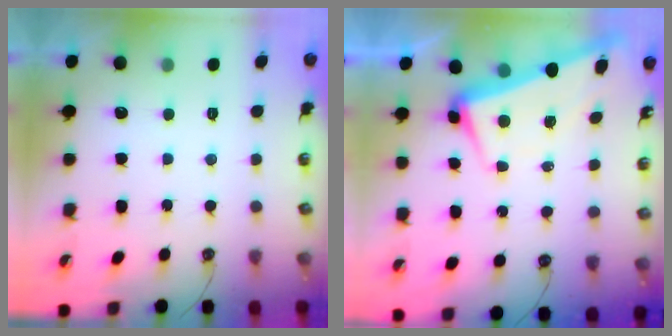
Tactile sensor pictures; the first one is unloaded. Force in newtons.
{"total": 1.3, "press": 0.4, "slide": 1.2}